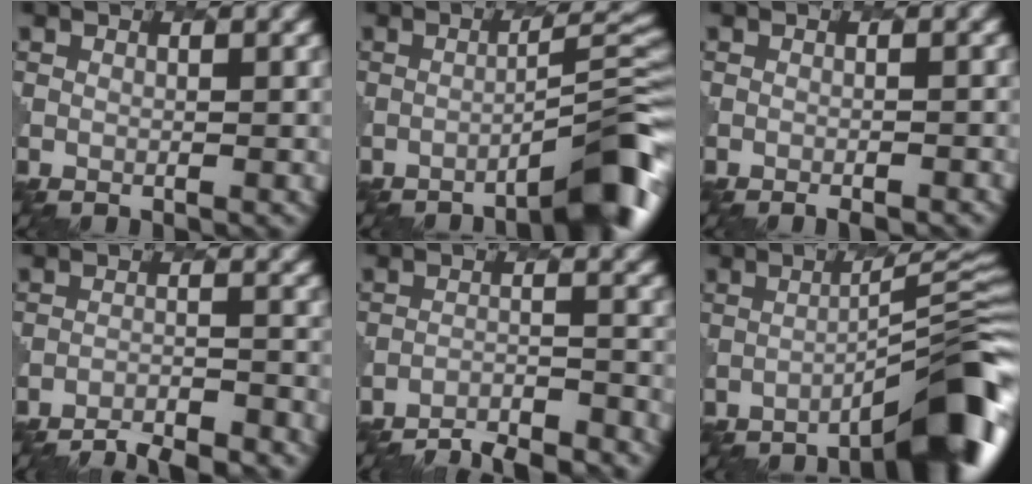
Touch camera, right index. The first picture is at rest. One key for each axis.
{"total": 6.7, "fx": -4.5, "fy": 0.8, "fz": 5.0, "tx": -0.055, "ty": 0.025, "tz": -0.068}
{"total": 1.7, "fx": -1.4, "fy": 0.4, "fz": 0.8, "tx": -0.002, "ty": 0.004, "tz": -0.020}
{"total": 5.4, "fx": -5.1, "fy": 0.9, "fz": 1.5, "tx": -0.026, "ty": -0.009, "tz": -0.077}
{"total": 6.2, "fx": -5.9, "fy": 1.0, "fz": 1.5, "tx": -0.019, "ty": -0.008, "tz": -0.090}
{"total": 9.4, "fx": -5.8, "fy": 1.4, "fz": 7.3, "tx": -0.087, "ty": 0.023, "tz": -0.085}